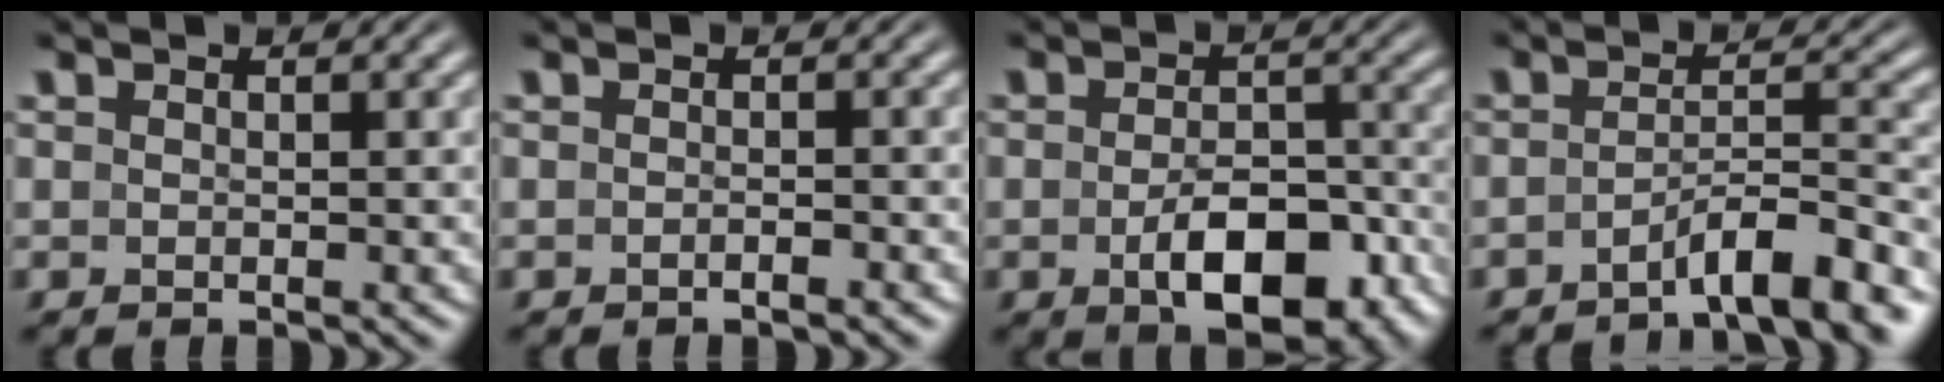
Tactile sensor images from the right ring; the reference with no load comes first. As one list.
[{"total": 0.9, "force": [-0.8, -0.3, 0.2], "torque": [-0.003, 0.006, -0.018]}, {"total": 7.1, "force": [-3.6, 2.9, 5.3], "torque": [-0.072, -0.018, -0.048]}, {"total": 5.3, "force": [-4.2, 0.8, 3.2], "torque": [-0.036, -0.008, -0.061]}]